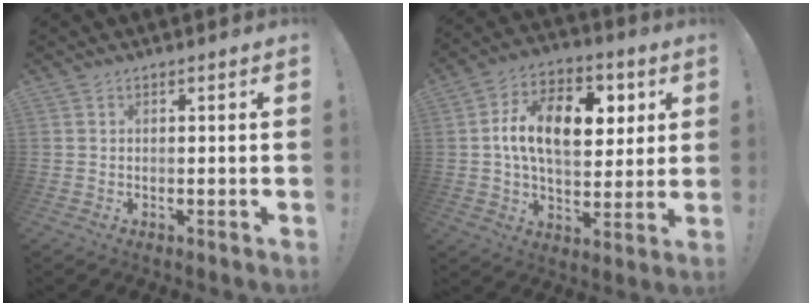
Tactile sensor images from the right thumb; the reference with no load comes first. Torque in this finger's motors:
{"motor_torque": [0.81, 0.88, 0.74, 0.23, 0.09]}